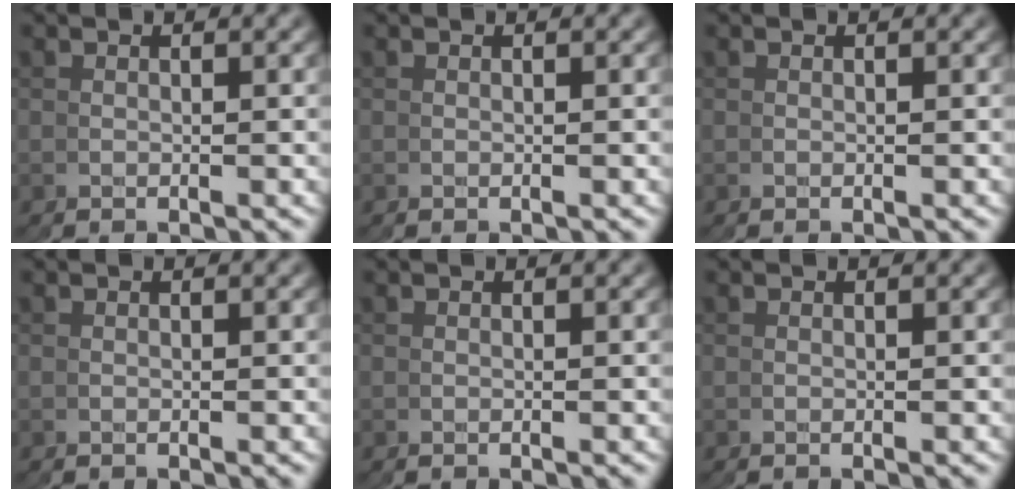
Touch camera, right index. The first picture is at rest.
{"total": 0.0}
{"total": 0.0}
{"total": 0.0}
{"total": 0.0}
{"total": 0.0}